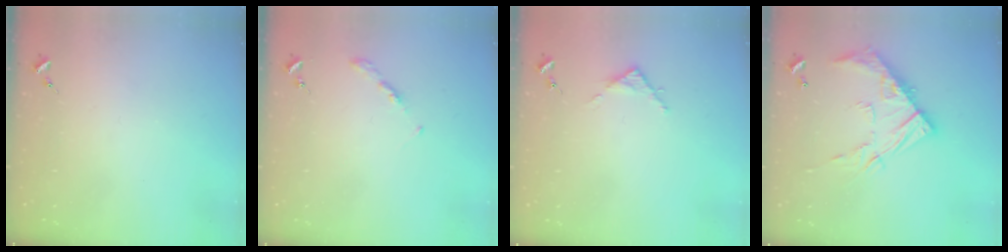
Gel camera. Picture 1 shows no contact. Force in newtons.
{"total": 3.2, "press": 3.2, "slide": 0.4}
{"total": 3.3, "press": 3.2, "slide": 0.3}
{"total": 15.0, "press": 15.0, "slide": 1.0}